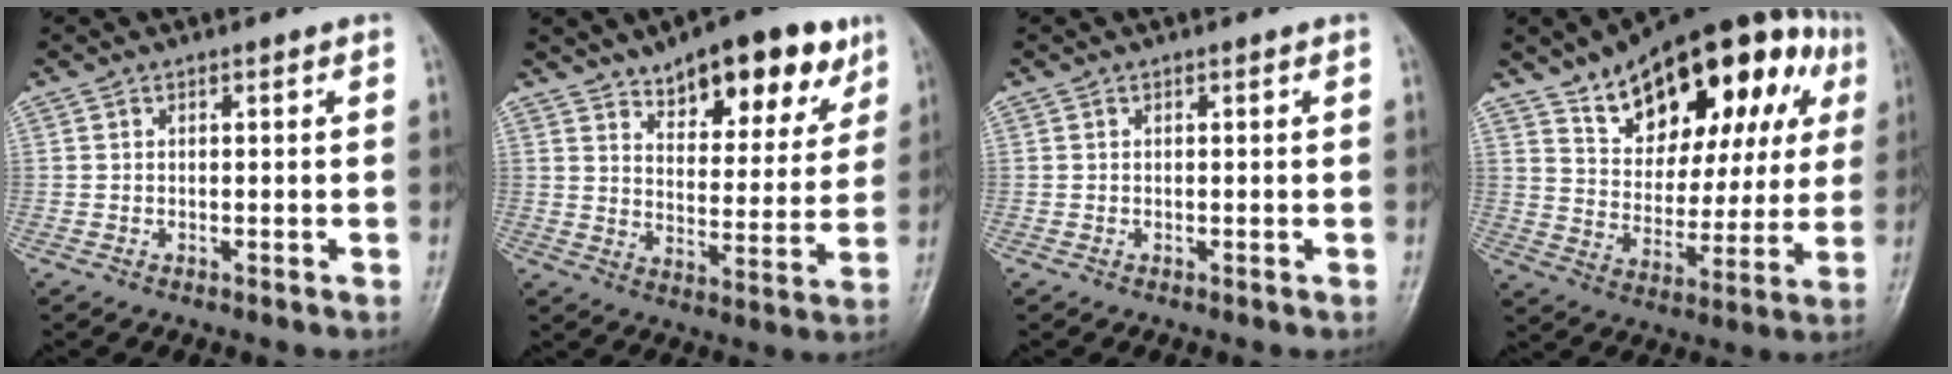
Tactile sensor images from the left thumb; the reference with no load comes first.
{"total": 16.8, "force": [10.6, 7.3, 10.8], "torque": [-0.098, -0.045, 0.153]}
{"total": 0.0}
{"total": 26.2, "force": [12.8, 14.0, 18.2], "torque": [-0.217, 0.000, 0.195]}